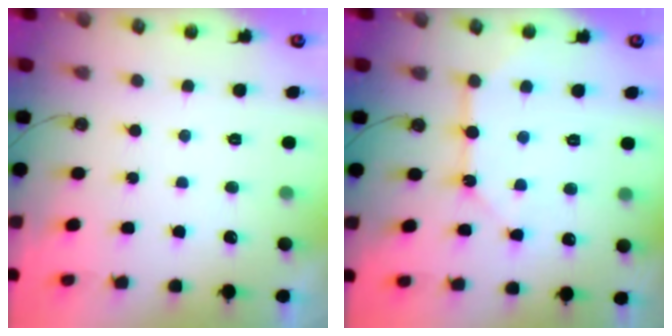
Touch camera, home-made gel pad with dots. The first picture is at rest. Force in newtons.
{"total": 10.8, "press": 10.8, "slide": 1.0}